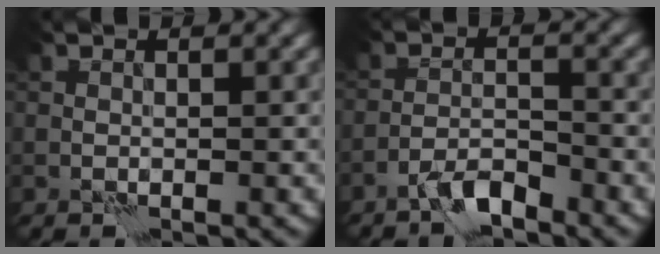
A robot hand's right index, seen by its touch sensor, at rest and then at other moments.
{"total": 2.8, "force": [-2.5, 0.3, 1.3], "torque": [-0.026, 0.008, -0.051]}